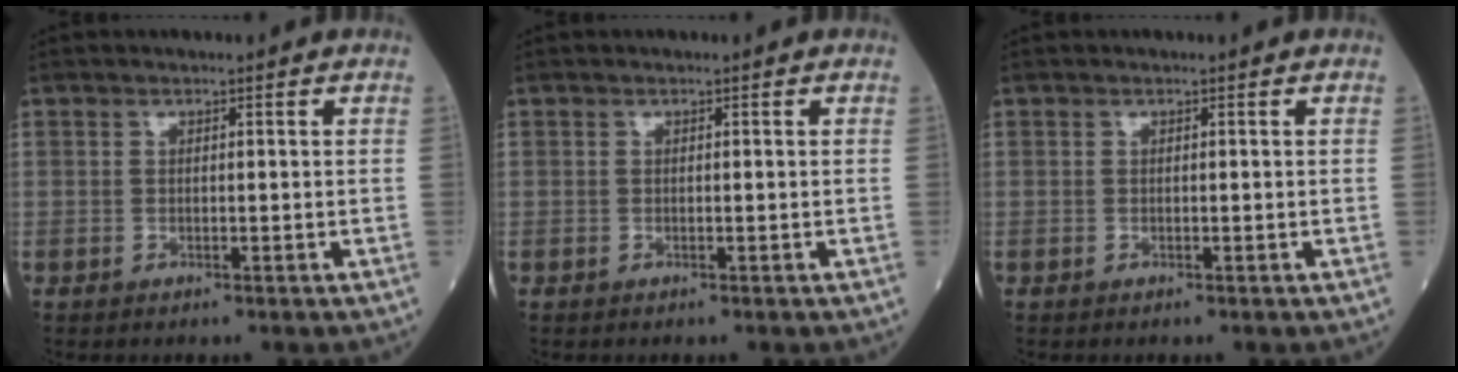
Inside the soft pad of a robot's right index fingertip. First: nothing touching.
{"total": 0.0}
{"total": 0.0}